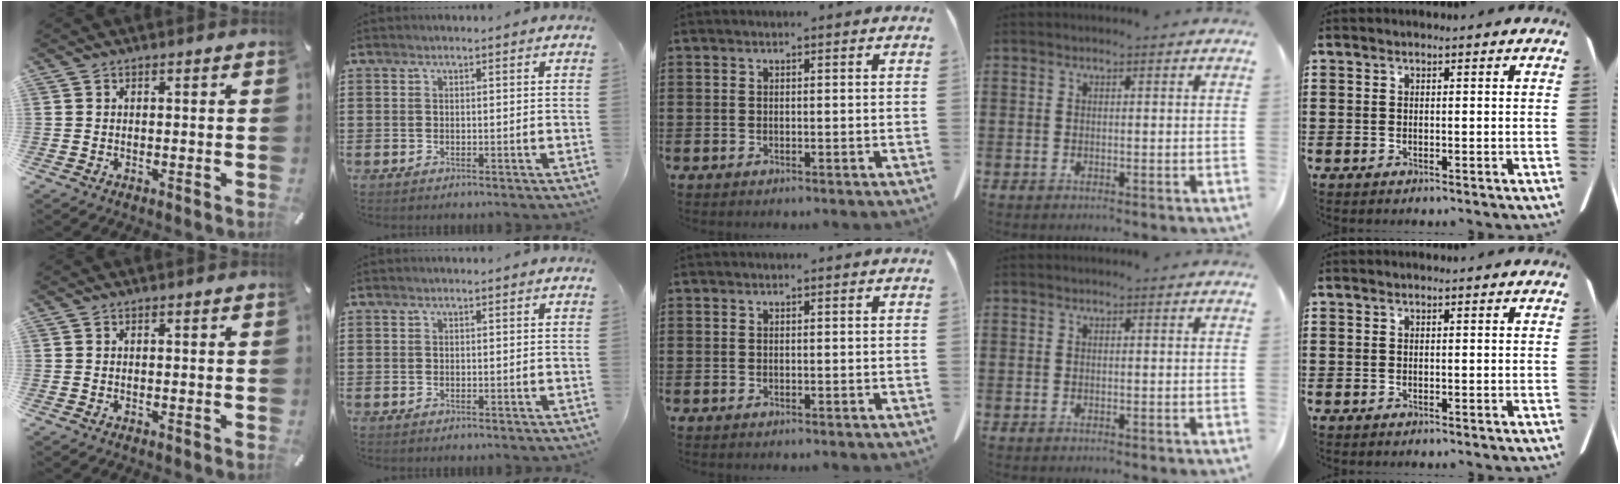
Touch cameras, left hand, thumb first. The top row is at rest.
{}